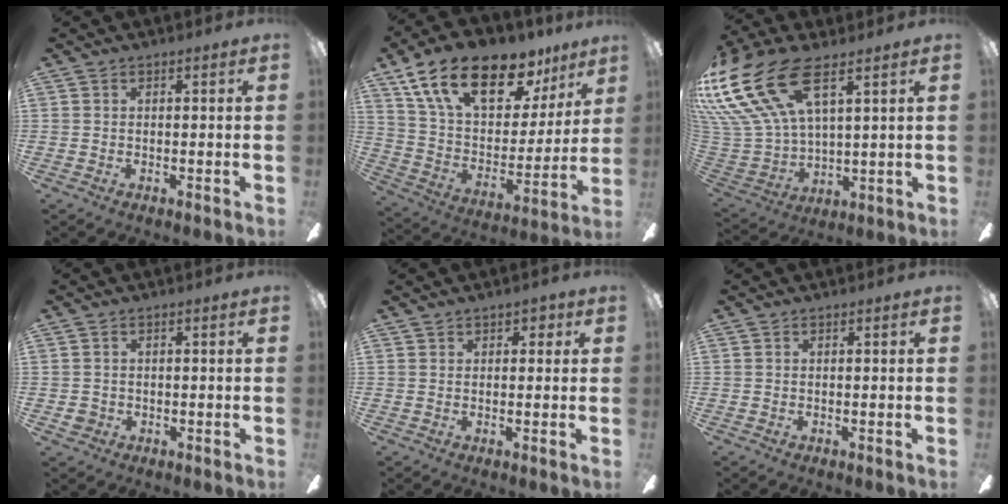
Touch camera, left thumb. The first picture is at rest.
{"total": 22.3, "force": [14.0, 11.1, 13.3], "torque": [-0.228, -0.074, 0.247]}
{"total": 22.1, "force": [12.7, 10.4, 14.9], "torque": [-0.348, -0.065, 0.231]}
{"total": 2.1, "force": [-0.1, 1.9, 0.7], "torque": [-0.013, 0.005, -0.004]}
{"total": 2.0, "force": [1.1, 1.5, 0.8], "torque": [0.001, 0.000, 0.016]}
{"total": 0.0}